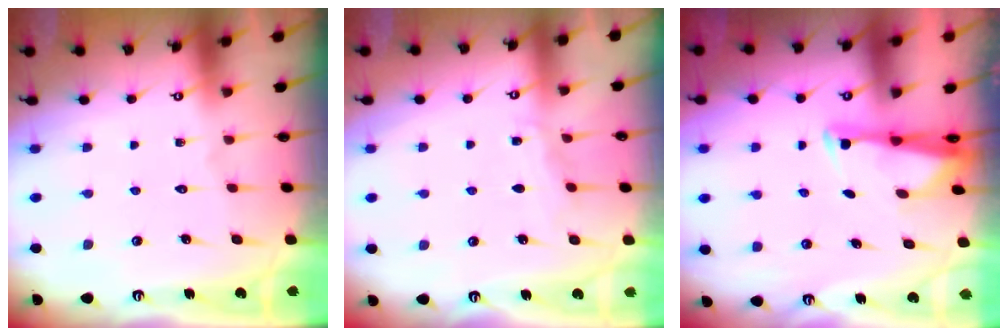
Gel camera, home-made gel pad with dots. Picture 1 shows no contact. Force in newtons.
{"total": 4.7, "press": 4.7, "slide": 0.4}
{"total": 2.9, "press": 2.8, "slide": 0.7}